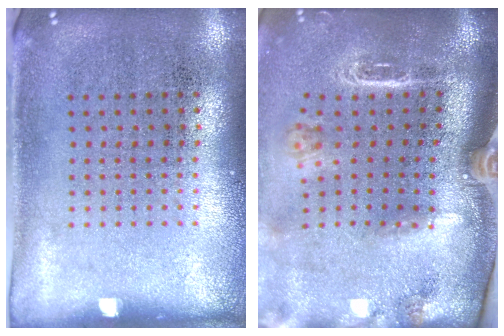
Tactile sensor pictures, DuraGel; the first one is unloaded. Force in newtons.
{"total": 2.8, "press": 2.0, "slide": 2.0}